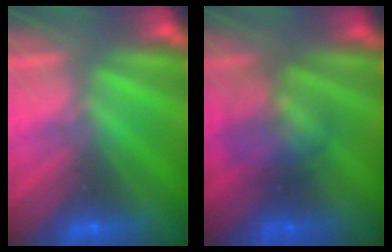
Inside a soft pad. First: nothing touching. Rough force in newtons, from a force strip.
{"total": 2.3}